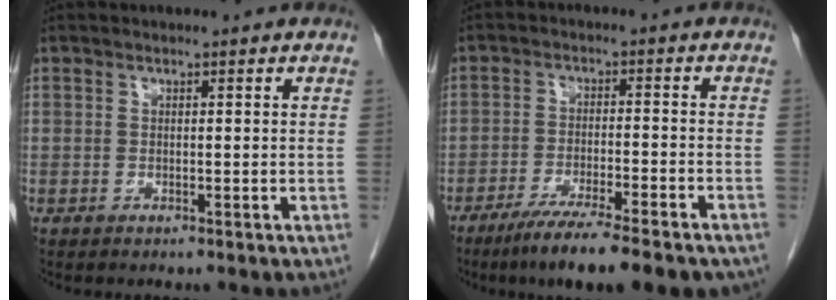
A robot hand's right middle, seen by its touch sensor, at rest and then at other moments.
{"total": 12.5, "force": [-9.5, 1.1, 8.0], "torque": [-0.120, -0.029, -0.146]}